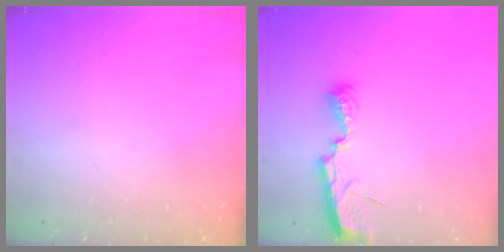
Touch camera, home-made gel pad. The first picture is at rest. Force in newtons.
{"total": 7.2, "press": 7.2, "slide": 0.5}